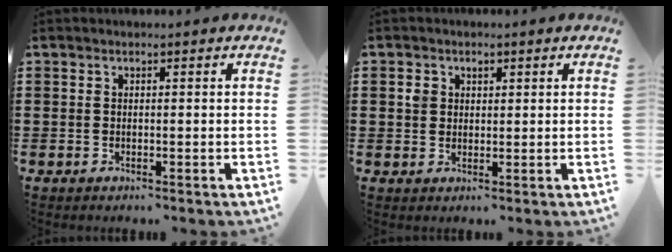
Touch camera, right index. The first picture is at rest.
{"total": 1.9, "force": [0.7, 1.6, 0.8], "torque": [-0.020, 0.010, 0.011]}